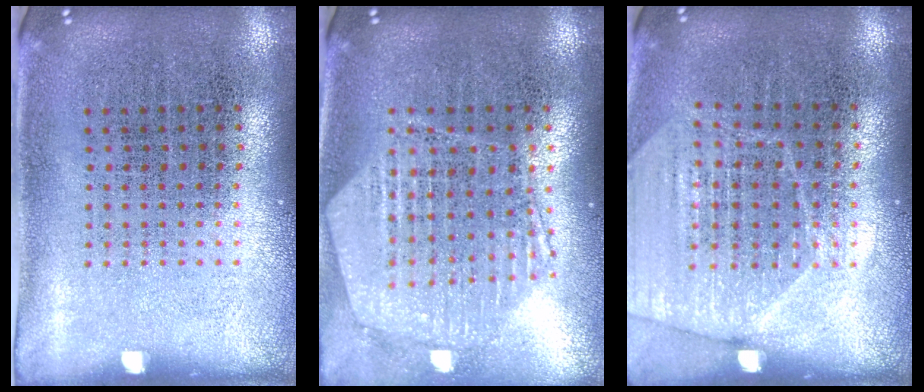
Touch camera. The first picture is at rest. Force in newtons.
{"total": 1.3, "press": 1.2, "slide": 0.4}
{"total": 1.7, "press": 1.6, "slide": 0.5}